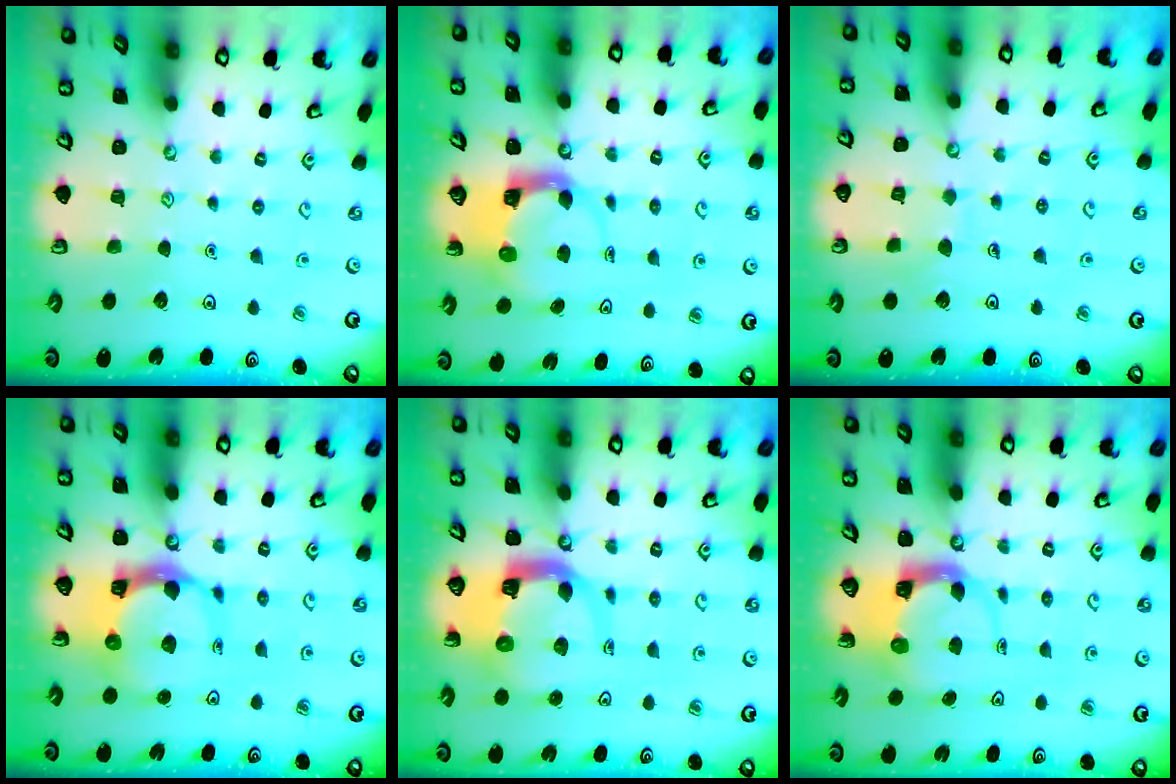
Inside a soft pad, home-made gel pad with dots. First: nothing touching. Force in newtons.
{"total": 3.6, "press": 3.5, "slide": 0.5}
{"total": 4.6, "press": 4.6, "slide": 0.3}
{"total": 8.7, "press": 8.7, "slide": 1.2}
{"total": 7.3, "press": 7.2, "slide": 0.8}
{"total": 3.7, "press": 3.6, "slide": 0.6}